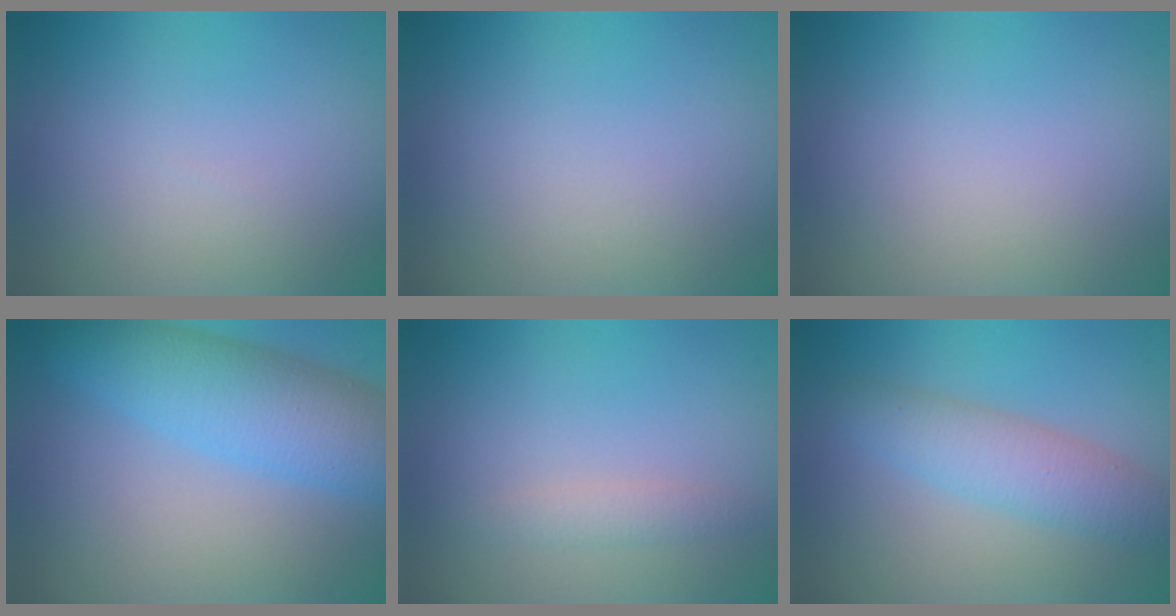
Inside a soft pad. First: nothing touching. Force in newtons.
{"total": 0.0}
{"total": 0.0}
{"total": 7.4, "press": 7.4, "slide": 0.3}
{"total": 1.3, "press": 1.3, "slide": 0.0}
{"total": 4.2, "press": 4.2, "slide": 0.1}